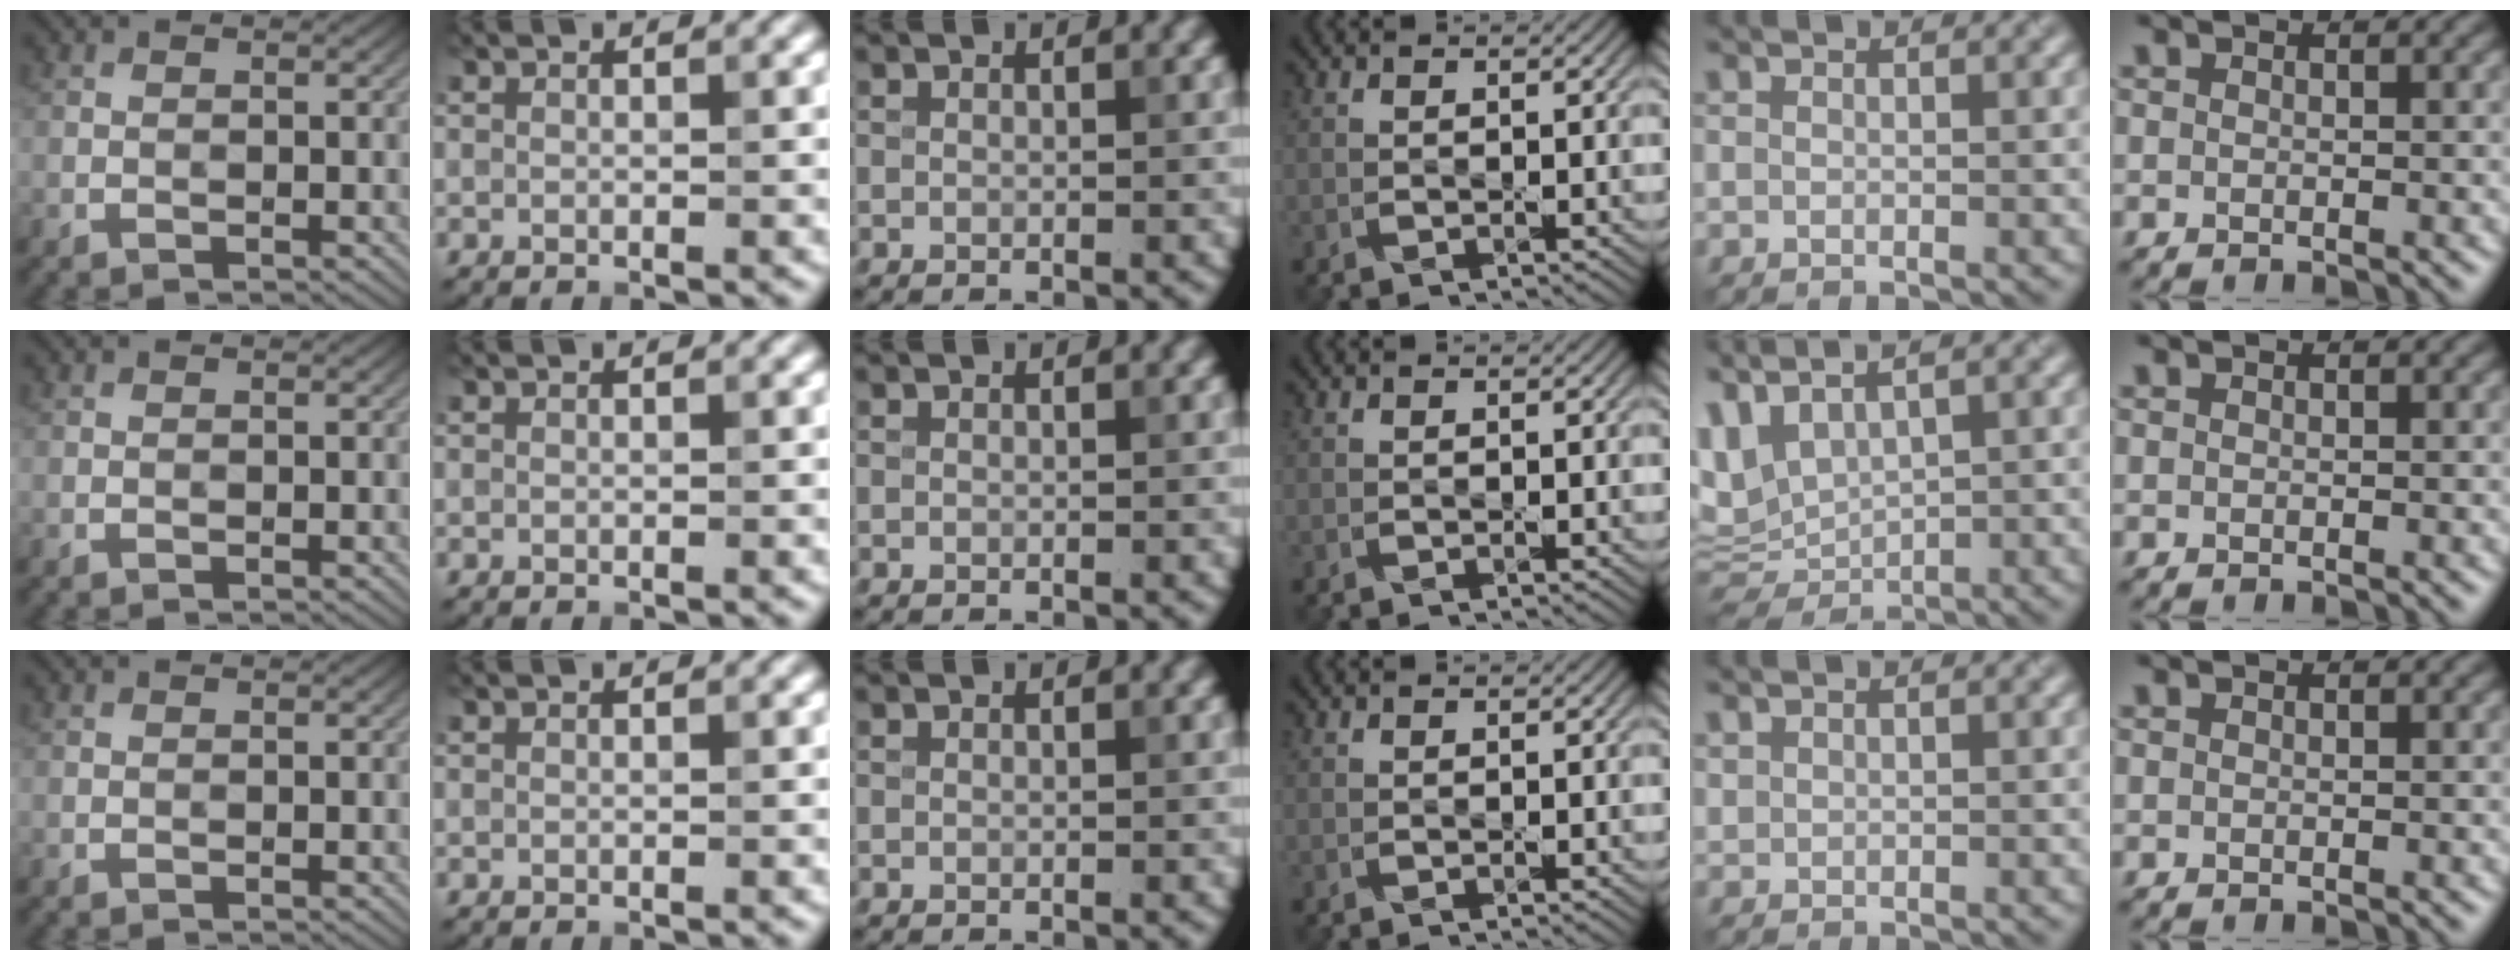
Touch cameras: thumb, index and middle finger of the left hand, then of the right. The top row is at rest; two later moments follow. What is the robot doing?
{"motion": "press", "object": "sticker"}